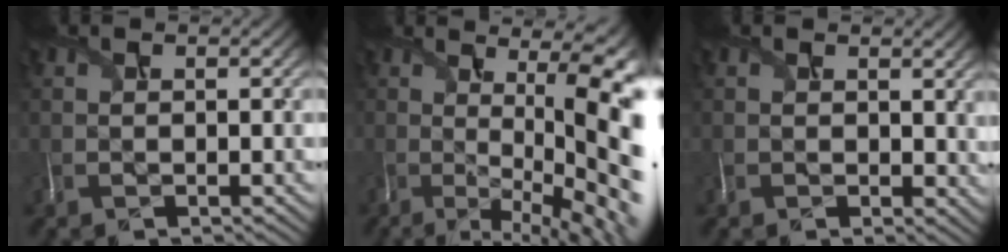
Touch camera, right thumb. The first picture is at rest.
{"total": 16.2, "force": [-0.3, 5.3, 15.3], "torque": [-0.188, 0.000, 0.030]}
{"total": 1.1, "force": [0.5, 0.4, 0.8], "torque": [-0.016, -0.001, 0.014]}